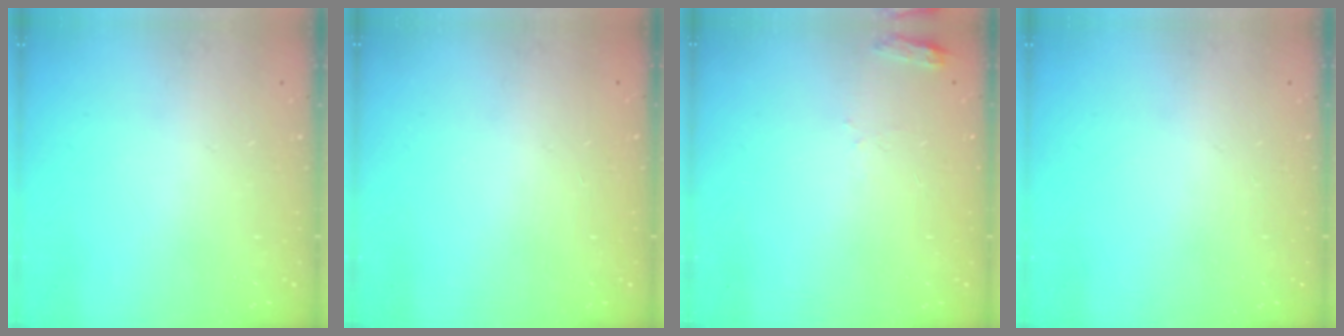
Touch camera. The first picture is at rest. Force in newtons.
{"total": 0.0}
{"total": 4.4, "press": 4.3, "slide": 0.5}
{"total": 0.0}